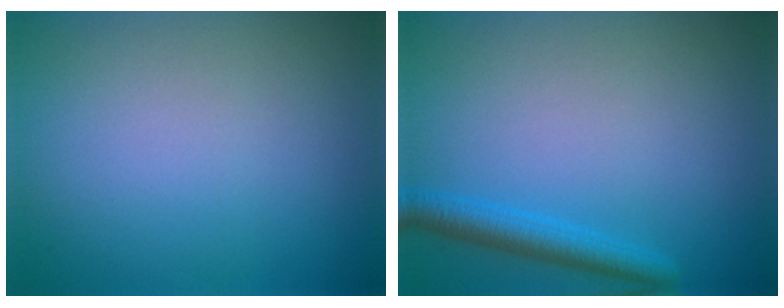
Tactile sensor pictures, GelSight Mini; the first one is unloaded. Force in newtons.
{"total": 2.8, "press": 2.8, "slide": 0.1}